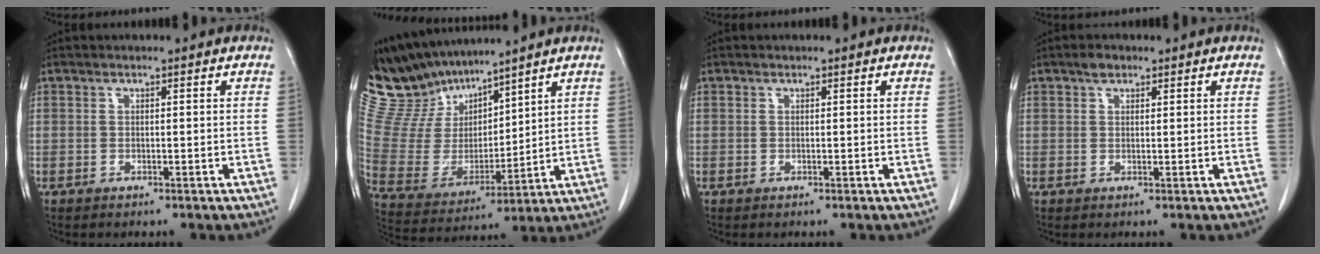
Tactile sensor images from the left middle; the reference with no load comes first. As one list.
[{"total": 14.6, "force": [13.5, 4.0, 3.7], "torque": [-0.093, 0.011, 0.279]}, {"total": 0.0}, {"total": 1.6, "force": [1.1, 0.9, 0.8], "torque": [-0.016, 0.006, 0.019]}]